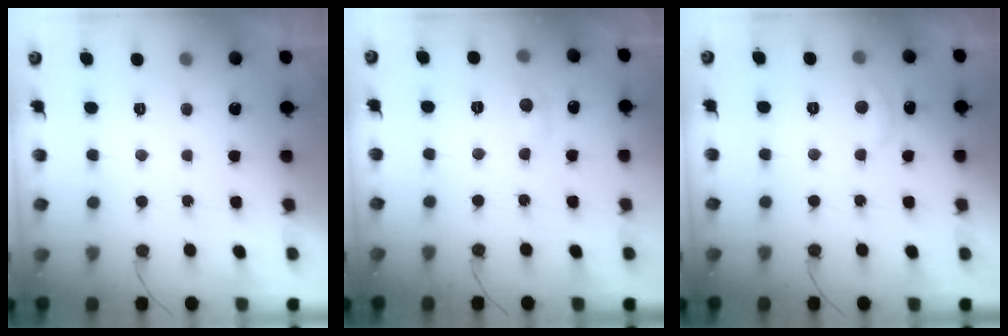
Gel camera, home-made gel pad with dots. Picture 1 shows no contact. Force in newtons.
{"total": 3.8, "press": 3.7, "slide": 0.5}
{"total": 3.4, "press": 3.4, "slide": 0.4}